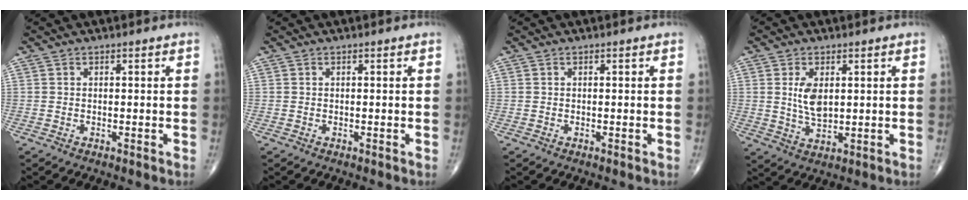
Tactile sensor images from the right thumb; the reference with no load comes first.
{"total": 0.0}
{"total": 0.0}
{"total": 5.8, "force": [1.2, 3.1, 4.8], "torque": [-0.082, -0.012, 0.028]}